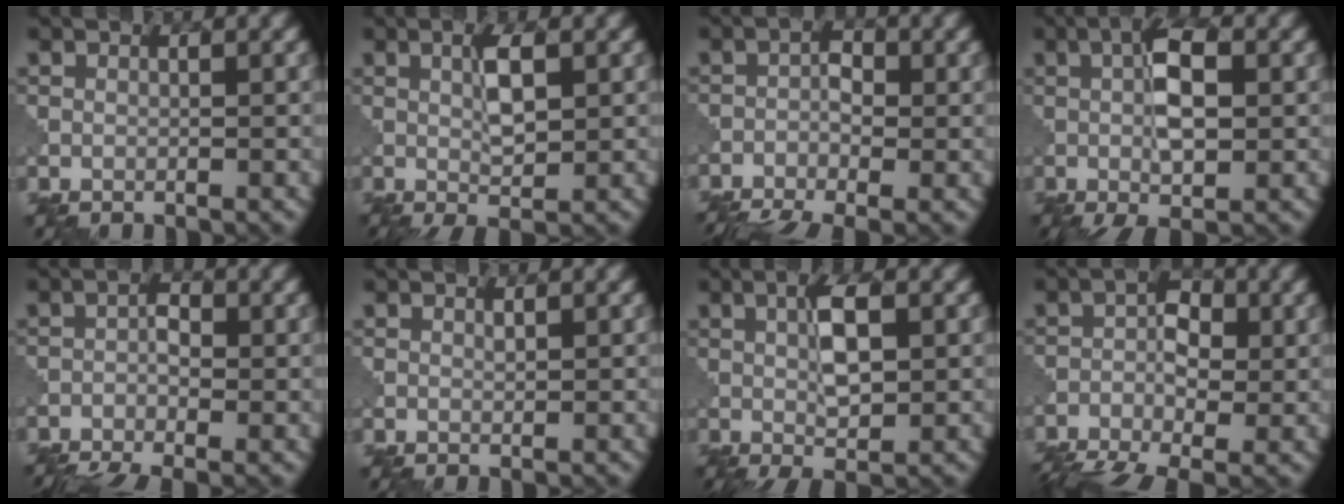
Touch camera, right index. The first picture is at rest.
{"total": 3.2, "force": [0.4, 0.7, 3.1], "torque": [-0.058, 0.002, 0.007]}
{"total": 5.7, "force": [-3.4, 2.3, 4.0], "torque": [-0.074, -0.012, -0.070]}
{"total": 5.7, "force": [0.0, 1.9, 5.4], "torque": [-0.096, 0.004, -0.005]}
{"total": 5.0, "force": [-3.1, 1.9, 3.5], "torque": [-0.066, -0.011, -0.065]}
{"total": 0.6, "force": [0.2, 0.1, 0.5], "torque": [-0.010, 0.002, 0.002]}
{"total": 4.2, "force": [0.3, 1.2, 4.0], "torque": [-0.075, 0.004, 0.007]}
{"total": 7.3, "force": [-3.6, 3.6, 5.2], "torque": [-0.094, -0.008, -0.075]}